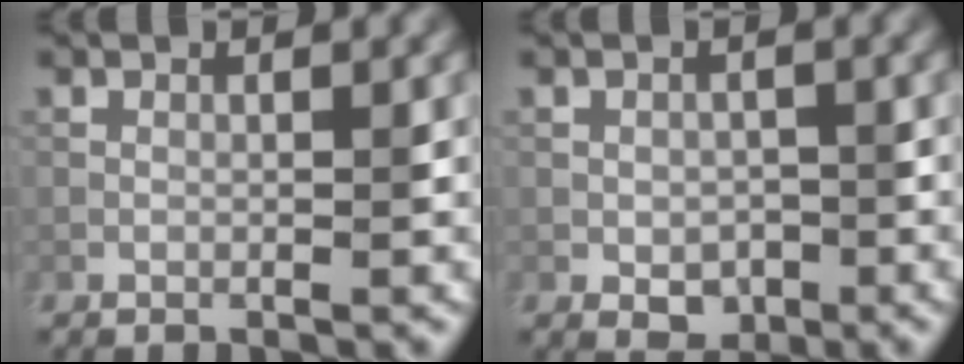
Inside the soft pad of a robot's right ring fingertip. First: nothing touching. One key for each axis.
{"total": 2.1, "fx": -1.0, "fy": 1.6, "fz": 1.0, "tx": -0.020, "ty": -0.007, "tz": -0.010}